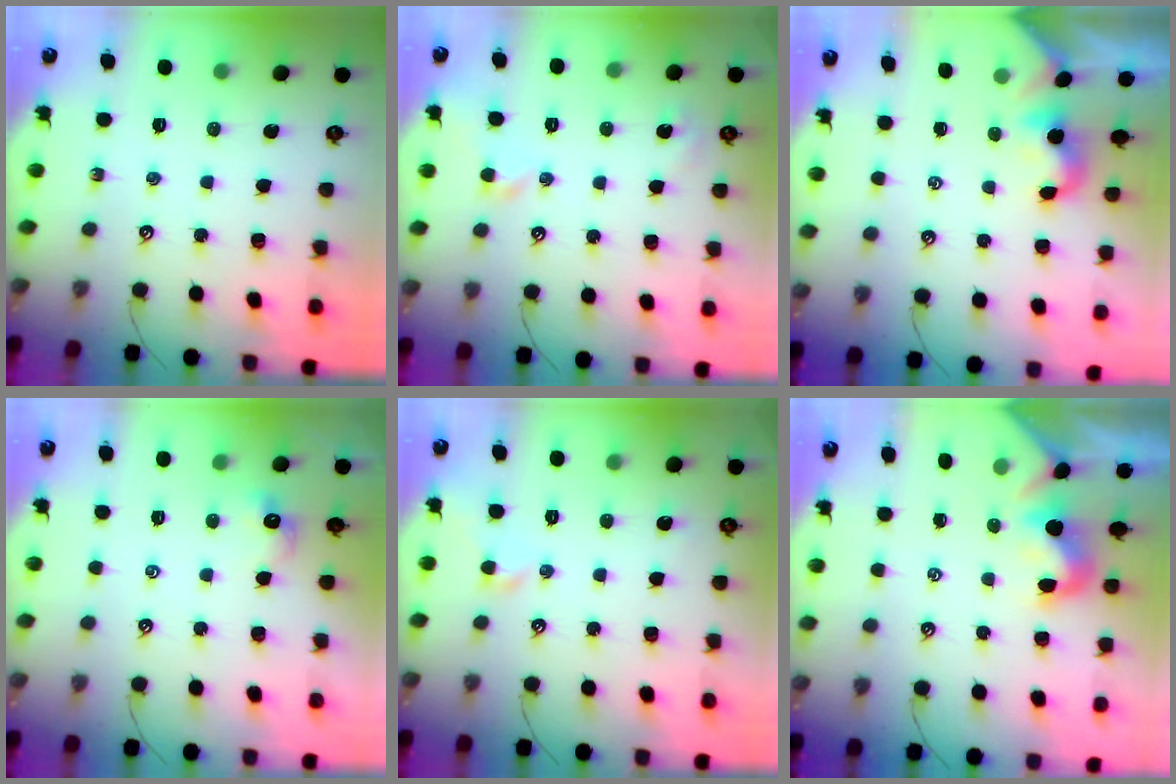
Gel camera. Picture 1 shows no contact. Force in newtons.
{"total": 2.2, "press": 2.1, "slide": 0.6}
{"total": 2.4, "press": 2.4, "slide": 0.1}
{"total": 2.3, "press": 2.2, "slide": 0.4}
{"total": 0.6, "press": 0.4, "slide": 0.5}
{"total": 1.1, "press": 0.9, "slide": 0.6}